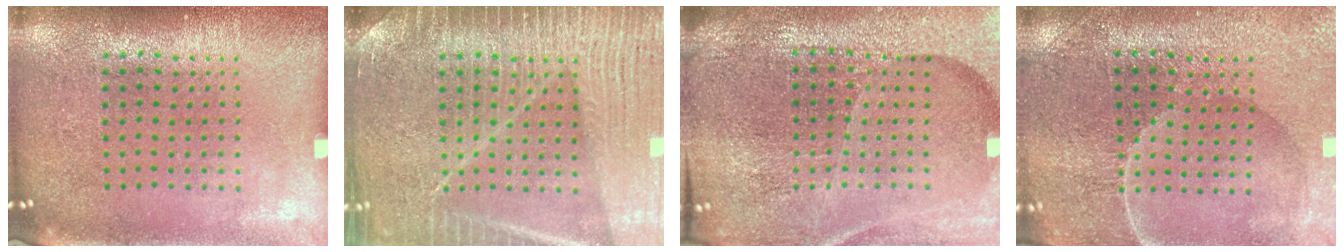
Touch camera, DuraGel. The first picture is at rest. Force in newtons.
{"total": 6.8, "press": 6.7, "slide": 1.0}
{"total": 5.2, "press": 4.8, "slide": 2.0}
{"total": 1.9, "press": 1.9, "slide": 0.2}